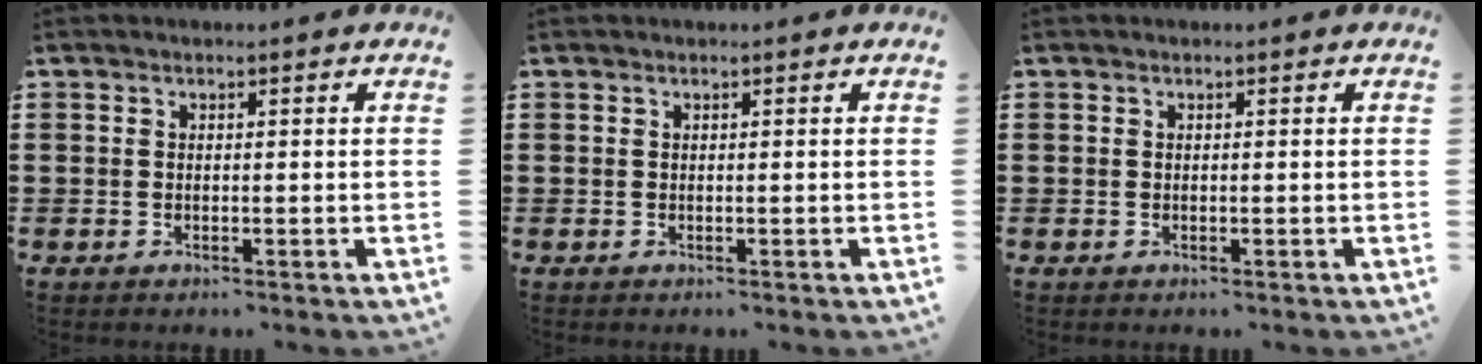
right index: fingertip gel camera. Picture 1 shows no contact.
{"total": 0.0}
{"total": 0.0}